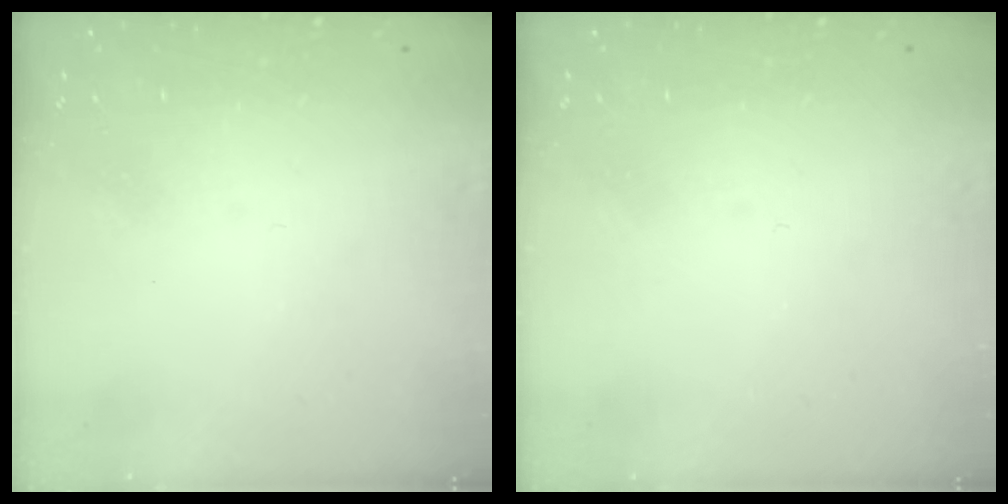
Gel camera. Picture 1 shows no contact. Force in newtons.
{"total": 0.0}